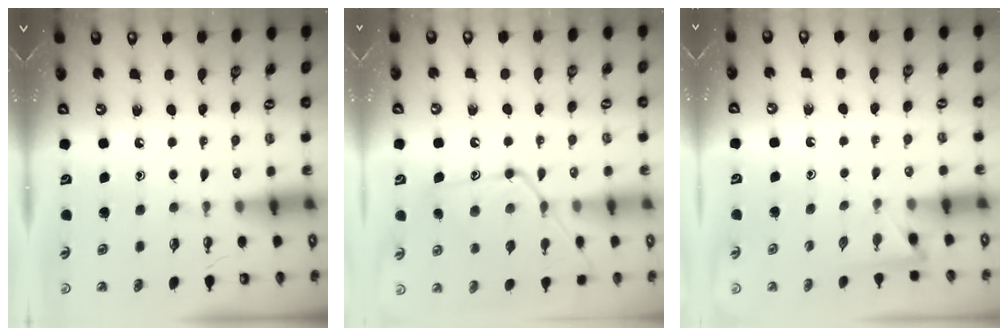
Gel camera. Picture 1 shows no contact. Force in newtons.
{"total": 15.4, "press": 15.4, "slide": 0.9}
{"total": 2.7, "press": 2.7, "slide": 0.2}